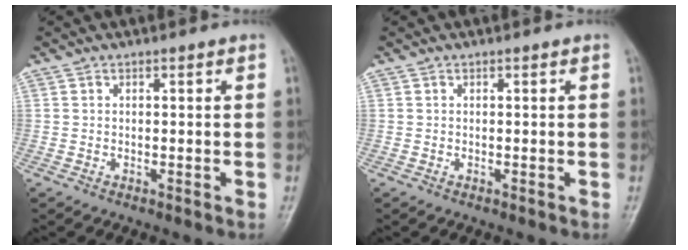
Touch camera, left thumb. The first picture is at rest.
{"total": 0.0}